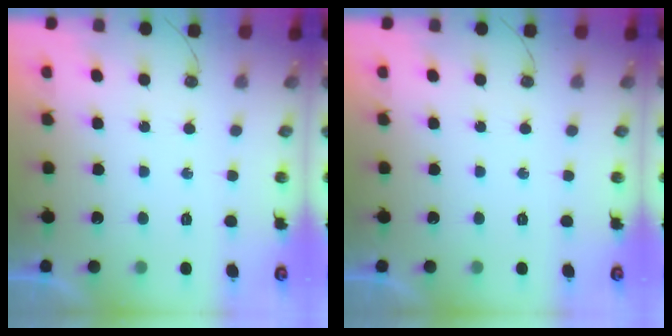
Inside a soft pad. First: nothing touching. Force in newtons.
{"total": 0.0}